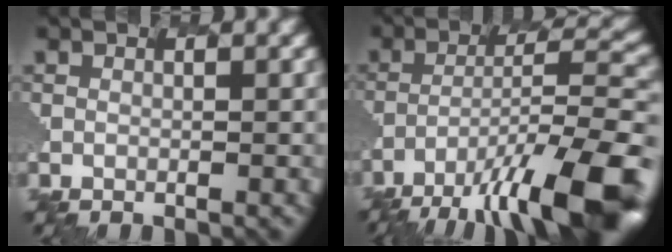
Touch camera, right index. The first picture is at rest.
{"total": 13.5, "force": [-9.0, 3.5, 9.4], "torque": [-0.181, -0.005, -0.138]}